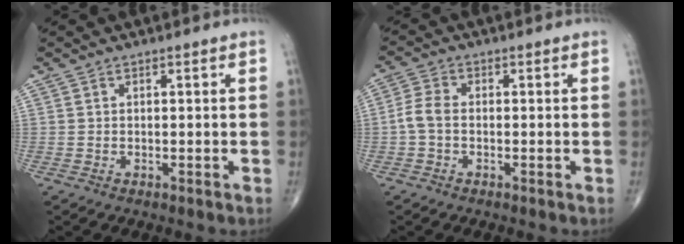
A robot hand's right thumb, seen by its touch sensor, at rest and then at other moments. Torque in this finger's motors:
{"motor_torque": [-0.11, 0.15, 0.18, -0.07, 0.06]}